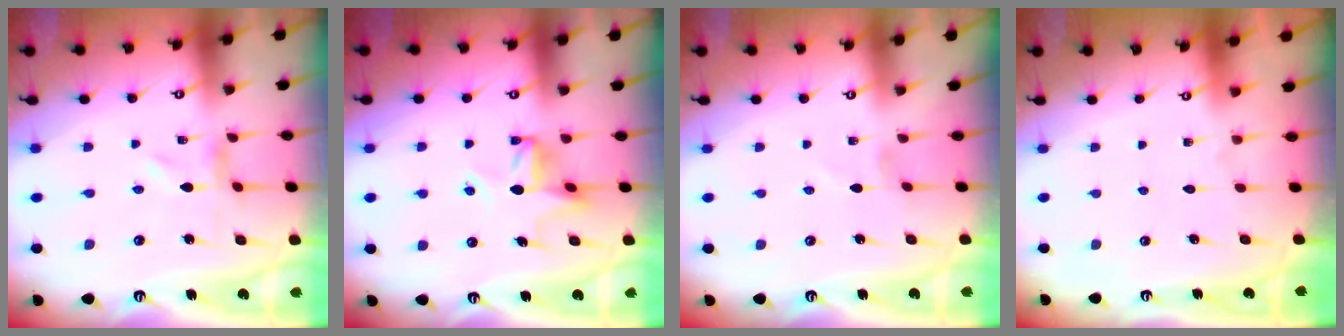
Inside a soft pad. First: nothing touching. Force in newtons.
{"total": 7.2, "press": 7.1, "slide": 1.1}
{"total": 0.8, "press": 0.8, "slide": 0.1}
{"total": 1.6, "press": 1.6, "slide": 0.1}